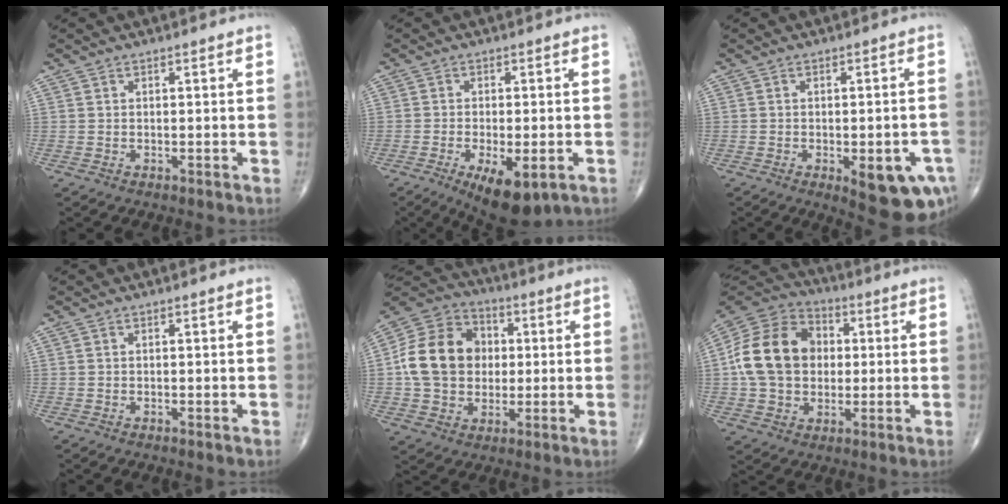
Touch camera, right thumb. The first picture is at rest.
{"total": 10.4, "force": [-4.7, 4.2, 8.4], "torque": [-0.126, -0.008, -0.065]}
{"total": 11.5, "force": [-4.4, 4.3, 9.6], "torque": [-0.101, 0.006, -0.044]}
{"total": 0.0}
{"total": 16.0, "force": [0.8, 13.0, 9.3], "torque": [-0.152, 0.024, 0.012]}
{"total": 17.6, "force": [1.0, 13.7, 11.1], "torque": [-0.189, 0.024, 0.015]}